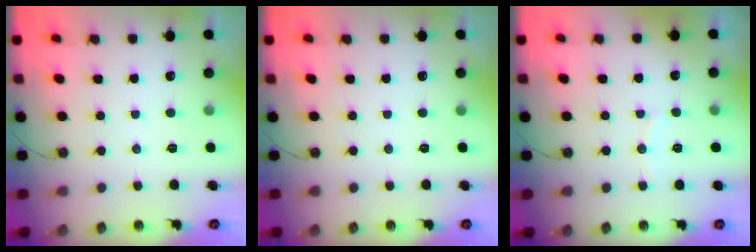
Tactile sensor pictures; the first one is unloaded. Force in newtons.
{"total": 0.0}
{"total": 3.4, "press": 3.4, "slide": 0.3}